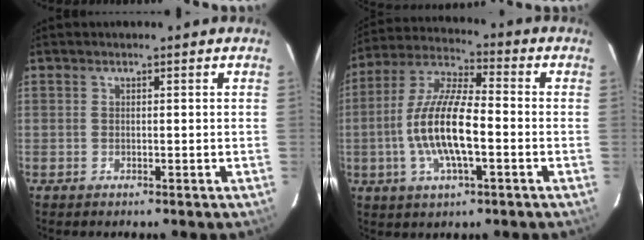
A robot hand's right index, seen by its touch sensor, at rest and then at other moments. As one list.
[{"total": 14.3, "force": [-2.9, 4.5, 13.3], "torque": [-0.269, 0.002, -0.058]}]